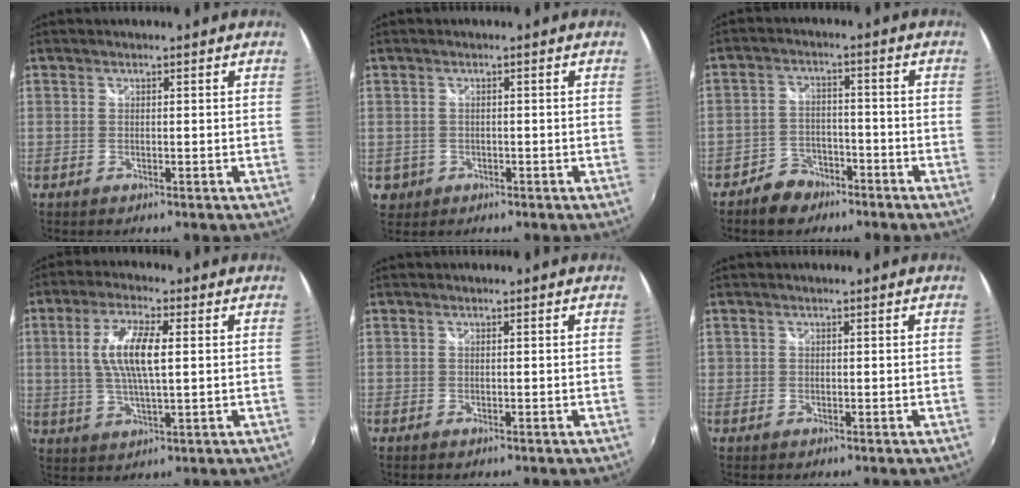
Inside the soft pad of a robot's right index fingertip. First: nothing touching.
{"total": 3.1, "force": [-0.6, 3.0, 0.7], "torque": [-0.020, 0.000, -0.002]}
{"total": 6.0, "force": [-4.6, 3.7, 1.2], "torque": [-0.039, 0.017, -0.070]}
{"total": 9.2, "force": [1.3, 2.4, 8.8], "torque": [-0.175, 0.004, 0.026]}
{"total": 0.0}
{"total": 0.6, "force": [-0.2, 0.6, 0.0], "torque": [0.001, -0.003, -0.004]}